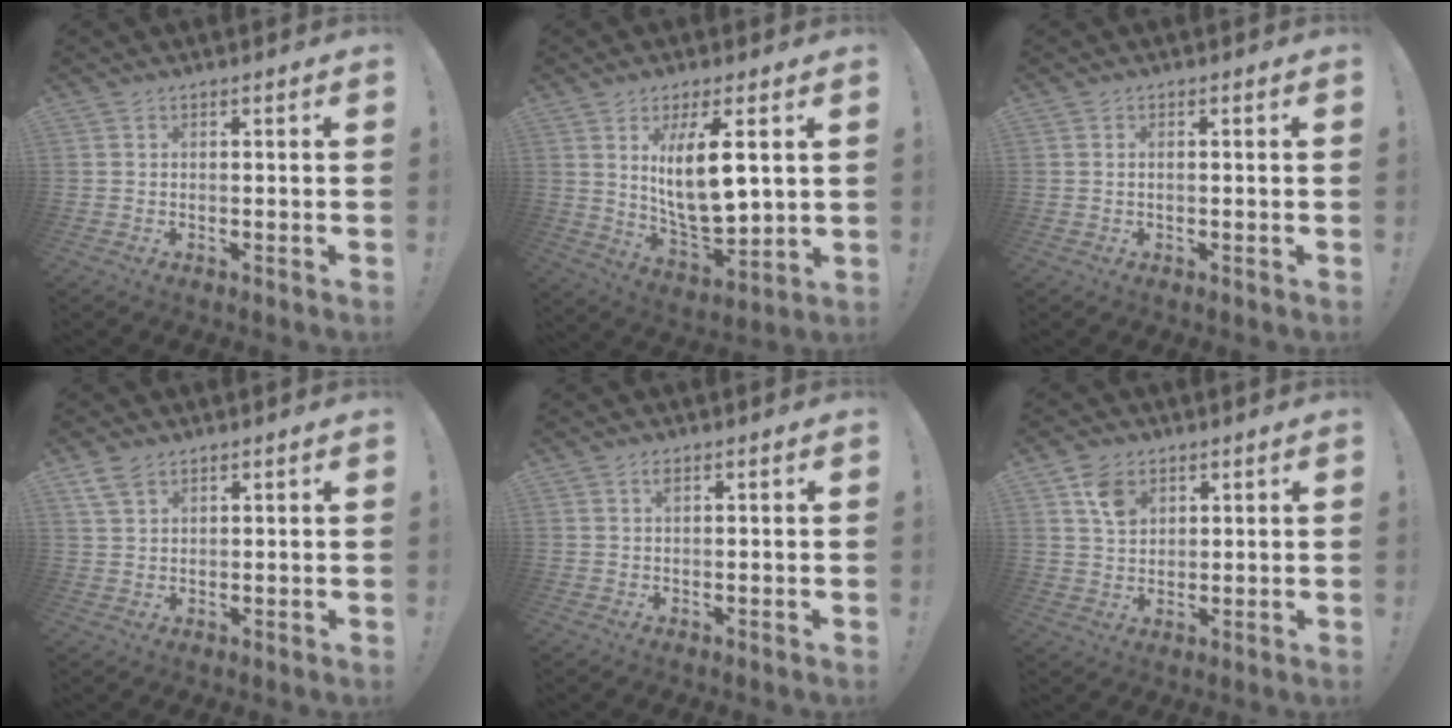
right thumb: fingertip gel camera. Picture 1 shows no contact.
{"total": 13.6, "force": [4.6, 4.6, 12.0], "torque": [-0.215, -0.030, 0.069]}
{"total": 0.8, "force": [0.0, 0.1, 0.8], "torque": [-0.023, 0.004, 0.002]}
{"total": 4.6, "force": [3.2, 2.4, 2.4], "torque": [-0.053, -0.006, 0.063]}
{"total": 1.2, "force": [0.6, 0.4, 0.9], "torque": [-0.019, 0.001, 0.011]}
{"total": 6.6, "force": [3.5, 4.6, 3.3], "torque": [-0.046, -0.012, 0.065]}